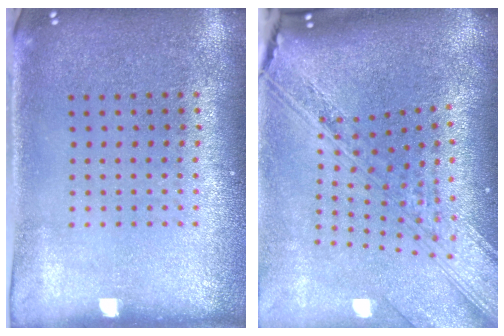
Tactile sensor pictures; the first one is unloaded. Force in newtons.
{"total": 4.1, "press": 2.9, "slide": 2.9}